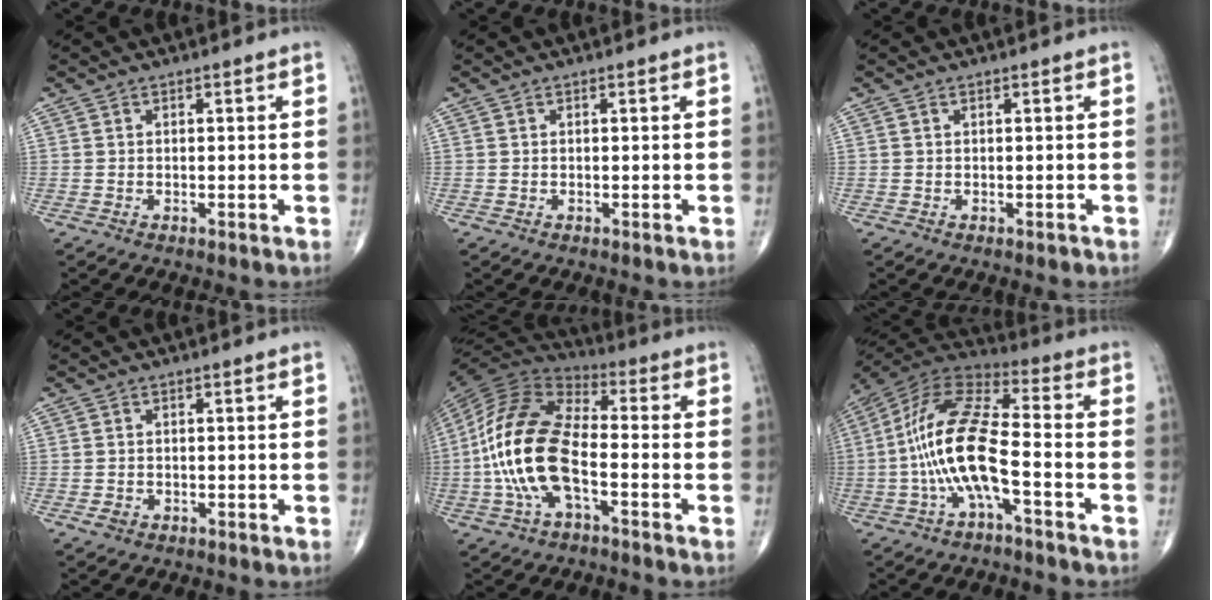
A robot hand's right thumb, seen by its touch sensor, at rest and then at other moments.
{"total": 0.0}
{"total": 0.5, "force": [-0.1, 0.3, 0.4], "torque": [-0.006, -0.001, -0.001]}
{"total": 1.4, "force": [-0.6, 1.2, 0.6], "torque": [-0.007, 0.005, -0.008]}
{"total": 17.9, "force": [-3.7, 8.5, 15.3], "torque": [-0.312, 0.032, -0.076]}
{"total": 15.8, "force": [-3.8, 5.0, 14.5], "torque": [-0.301, 0.048, -0.076]}